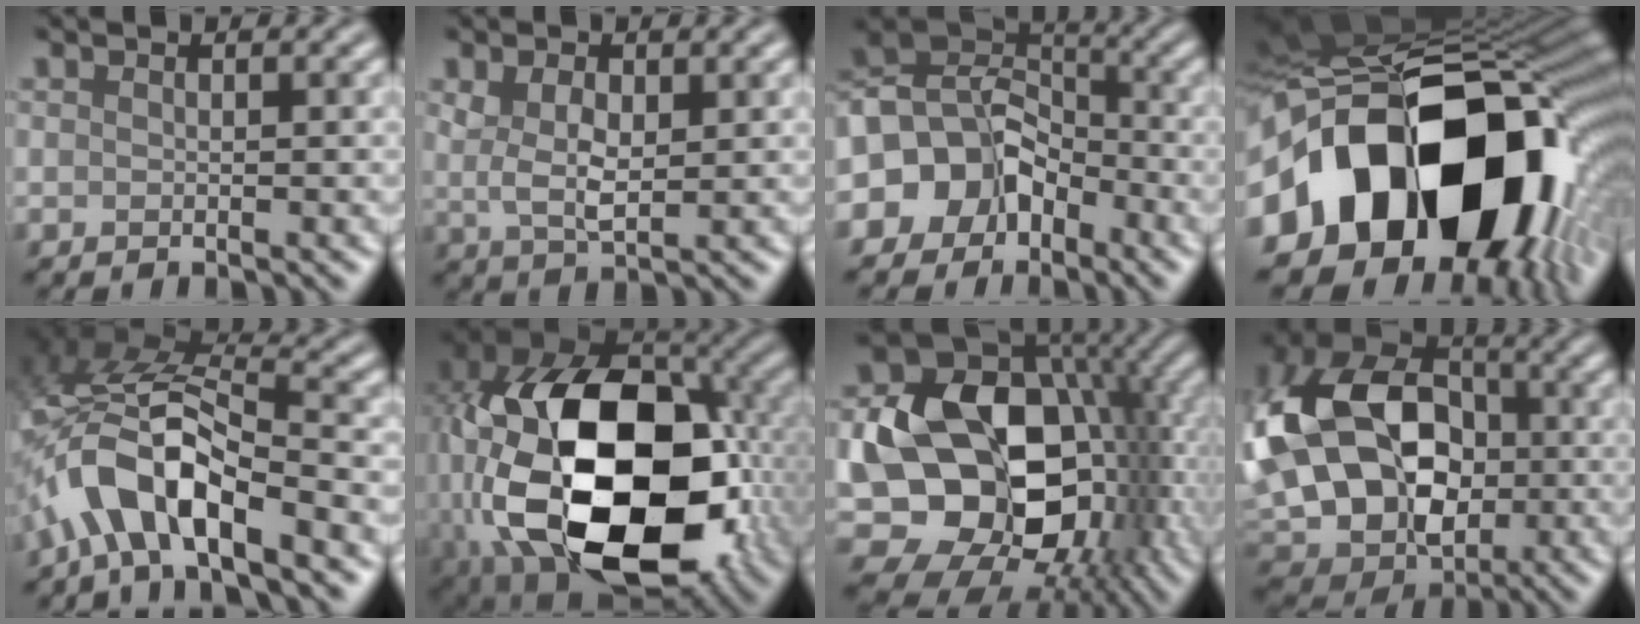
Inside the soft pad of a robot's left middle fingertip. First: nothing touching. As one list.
[{"total": 3.3, "force": [0.8, 1.8, 2.7], "torque": [-0.061, 0.000, 0.020]}, {"total": 7.2, "force": [-2.8, 5.5, 3.6], "torque": [-0.054, 0.019, -0.068]}, {"total": 20.0, "force": [-3.8, 13.9, 13.9], "torque": [-0.254, -0.025, -0.044]}, {"total": 9.1, "force": [-4.2, 3.6, 7.2], "torque": [-0.144, 0.014, -0.078]}, {"total": 19.9, "force": [-1.8, 13.1, 14.9], "torque": [-0.314, -0.043, -0.001]}, {"total": 17.0, "force": [-1.3, 12.9, 11.0], "torque": [-0.166, -0.017, -0.007]}, {"total": 17.6, "force": [-0.3, 12.8, 12.1], "torque": [-0.227, 0.012, 0.005]}]